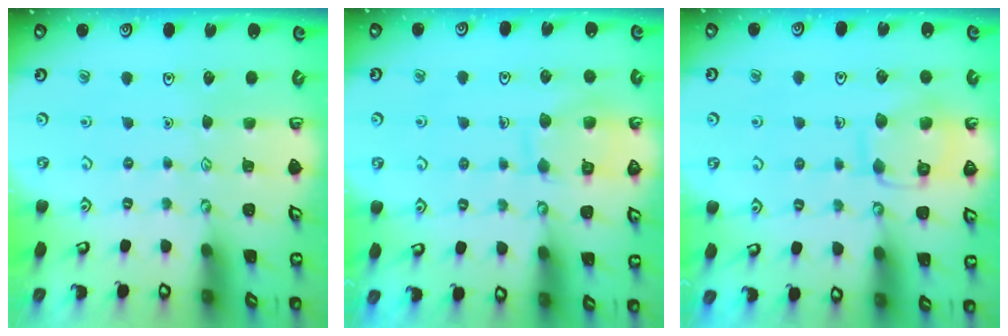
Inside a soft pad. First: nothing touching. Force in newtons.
{"total": 10.6, "press": 10.6, "slide": 0.9}
{"total": 11.6, "press": 11.6, "slide": 0.5}